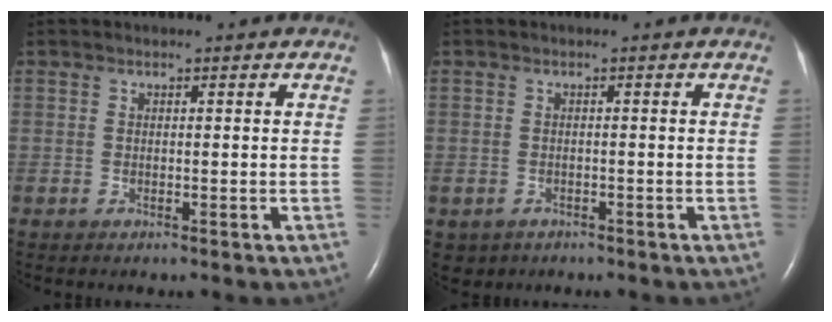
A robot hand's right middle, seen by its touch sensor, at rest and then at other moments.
{"total": 2.5, "force": [-1.5, 1.9, 0.3], "torque": [-0.007, 0.003, -0.019]}